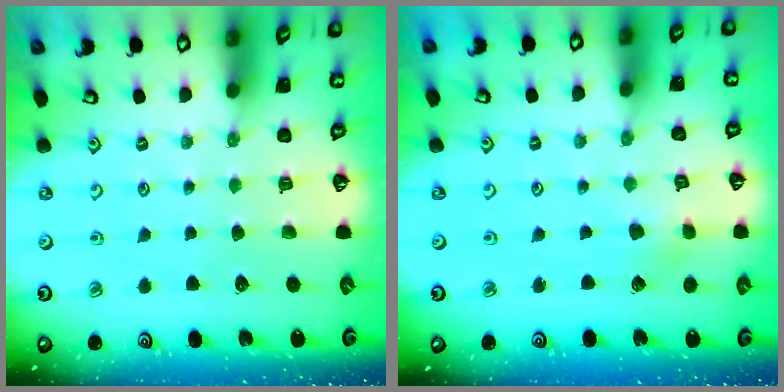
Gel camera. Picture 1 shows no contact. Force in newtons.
{"total": 3.2, "press": 3.1, "slide": 0.6}